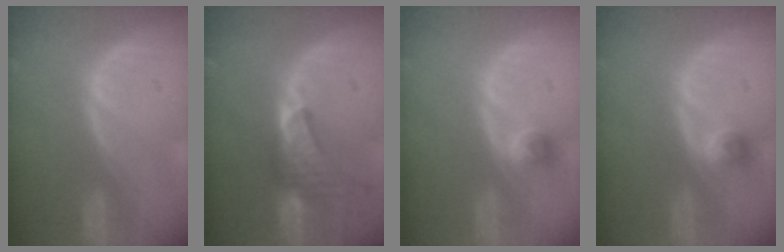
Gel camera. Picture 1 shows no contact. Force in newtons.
{"total": 9.1, "press": 8.3, "slide": 3.8}
{"total": 2.4, "press": 2.0, "slide": 1.2}
{"total": 2.4, "press": 2.0, "slide": 1.2}